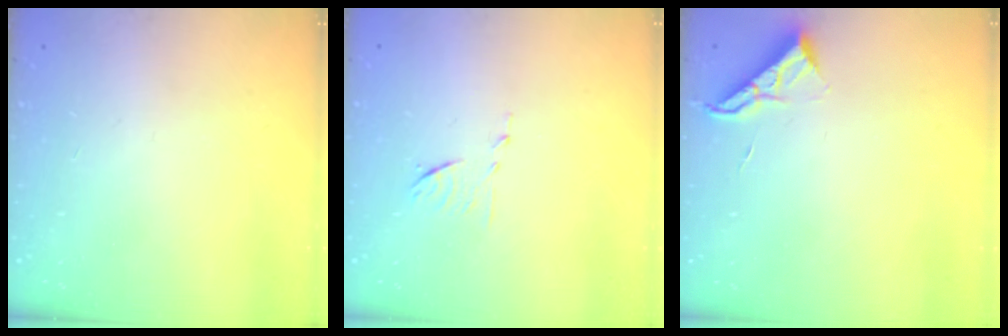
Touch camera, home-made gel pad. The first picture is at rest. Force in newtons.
{"total": 6.2, "press": 6.2, "slide": 0.7}
{"total": 6.8, "press": 6.8, "slide": 0.5}